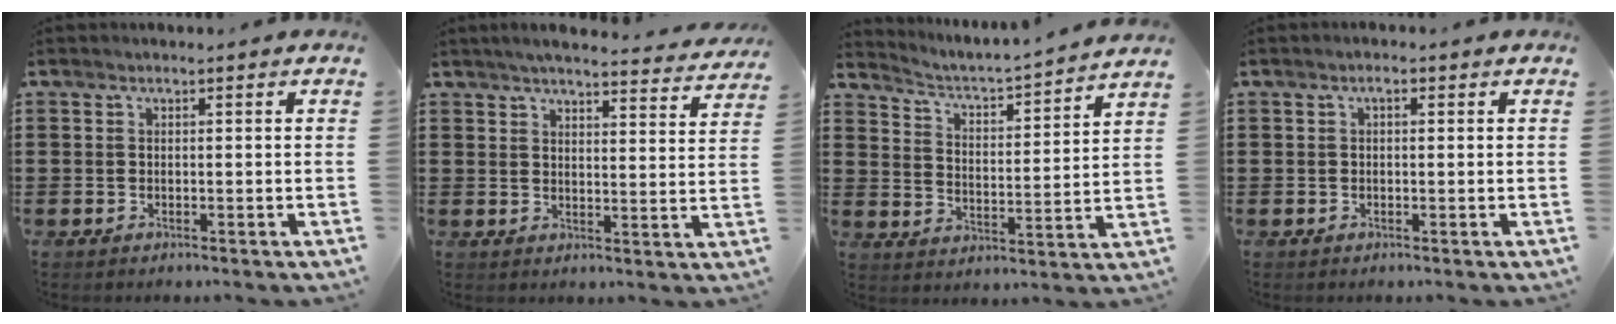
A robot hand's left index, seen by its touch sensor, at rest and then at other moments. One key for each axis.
{"total": 4.3, "fx": 4.0, "fy": -0.1, "fz": 1.4, "tx": -0.036, "ty": -0.027, "tz": 0.067}
{"total": 2.9, "fx": 2.8, "fy": -0.4, "fz": 0.5, "tx": -0.029, "ty": -0.034, "tz": 0.036}
{"total": 1.3, "fx": 0.0, "fy": 0.6, "fz": 1.2, "tx": -0.024, "ty": 0.004, "tz": -0.001}